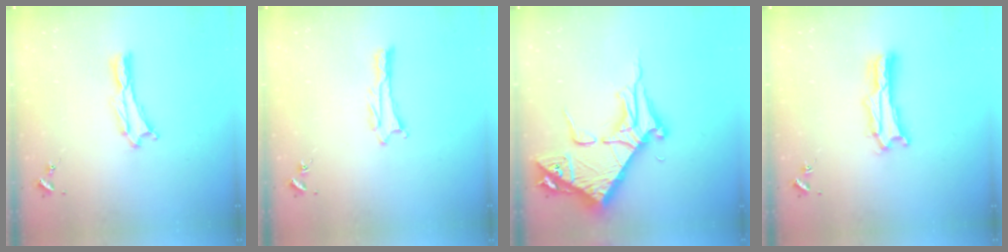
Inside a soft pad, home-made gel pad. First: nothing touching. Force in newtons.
{"total": 1.1, "press": 1.1, "slide": 0.1}
{"total": 9.2, "press": 9.2, "slide": 1.1}
{"total": 2.7, "press": 2.7, "slide": 0.4}